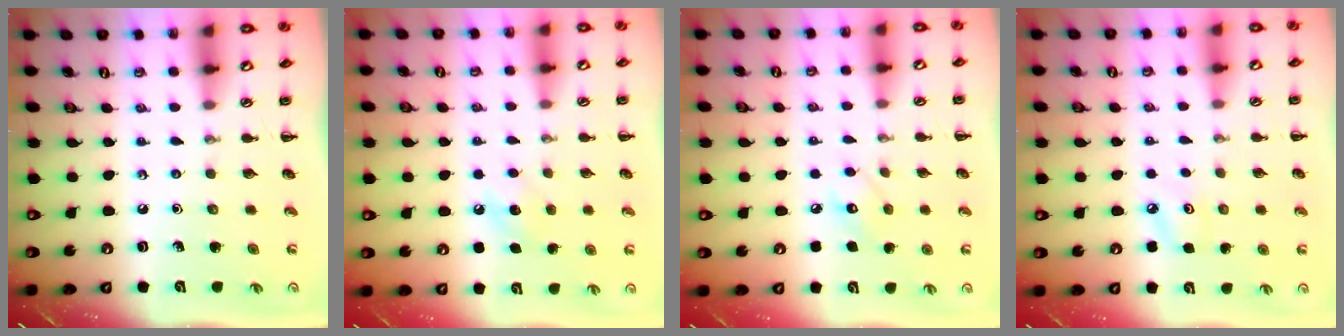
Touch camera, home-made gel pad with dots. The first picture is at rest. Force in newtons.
{"total": 8.0, "press": 7.8, "slide": 1.7}
{"total": 6.5, "press": 6.4, "slide": 1.3}
{"total": 7.1, "press": 7.0, "slide": 1.5}